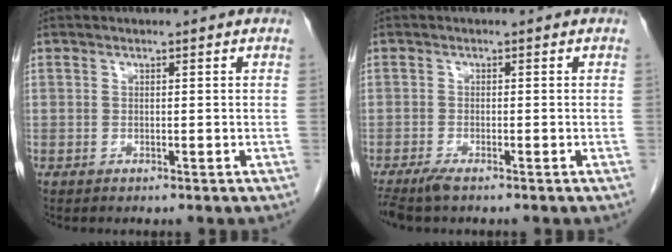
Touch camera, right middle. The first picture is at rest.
{"total": 2.9, "force": [-2.2, 0.3, 1.8], "torque": [-0.034, -0.008, -0.042]}